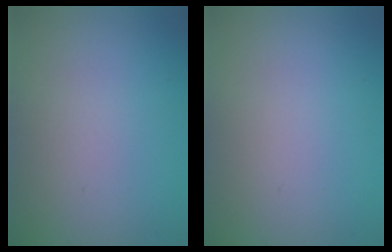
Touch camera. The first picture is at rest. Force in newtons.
{"total": 0.0}